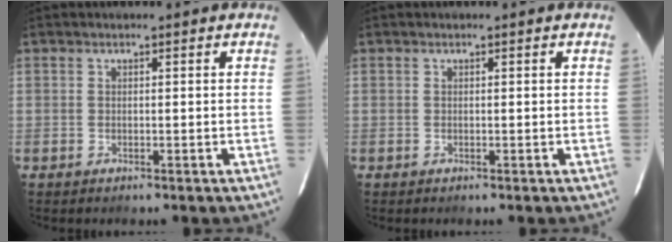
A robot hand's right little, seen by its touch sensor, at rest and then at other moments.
{"total": 0.0}